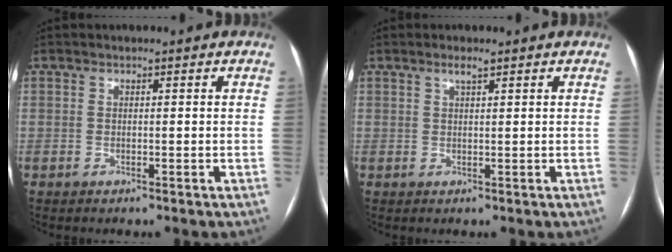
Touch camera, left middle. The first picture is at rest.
{"total": 1.4, "force": [1.0, 0.1, 1.0], "torque": [-0.020, 0.002, 0.020]}